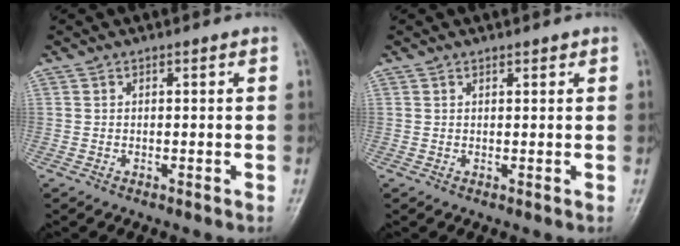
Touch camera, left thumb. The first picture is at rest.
{"total": 0.8, "force": [0.7, 0.3, 0.4], "torque": [-0.006, -0.004, 0.010]}